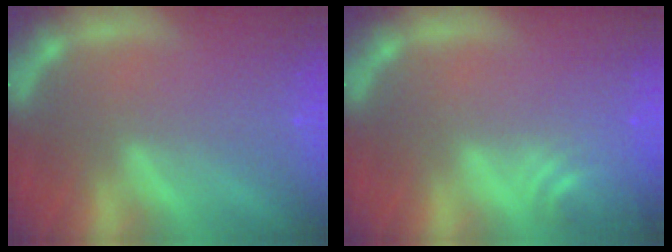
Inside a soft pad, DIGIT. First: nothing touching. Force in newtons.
{"total": 3.5}